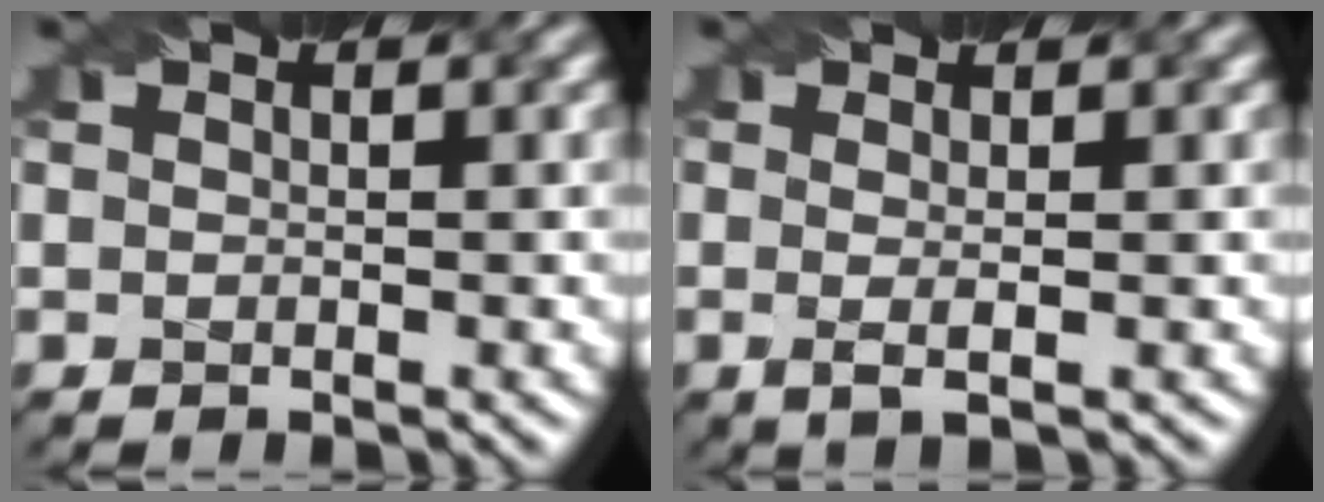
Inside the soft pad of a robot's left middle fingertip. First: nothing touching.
{"total": 1.9, "force": [-0.1, 0.1, 1.9], "torque": [-0.030, 0.000, -0.006]}